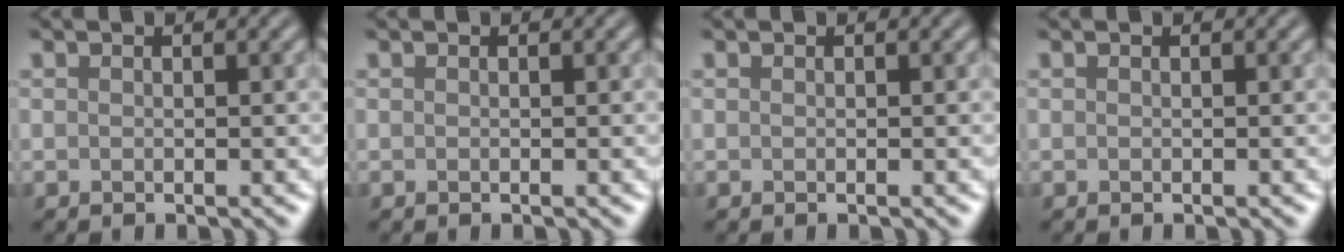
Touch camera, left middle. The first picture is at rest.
{"total": 0.0}
{"total": 0.0}
{"total": 0.0}